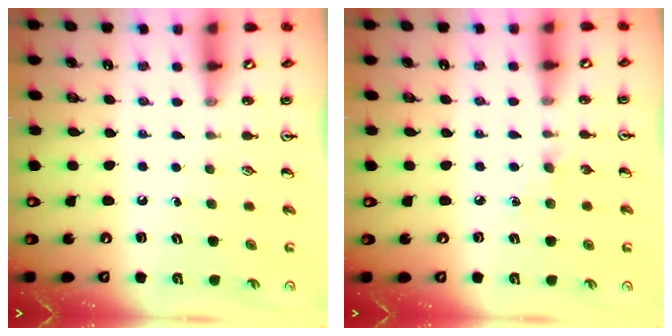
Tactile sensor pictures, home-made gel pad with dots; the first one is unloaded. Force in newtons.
{"total": 3.8, "press": 3.7, "slide": 0.6}